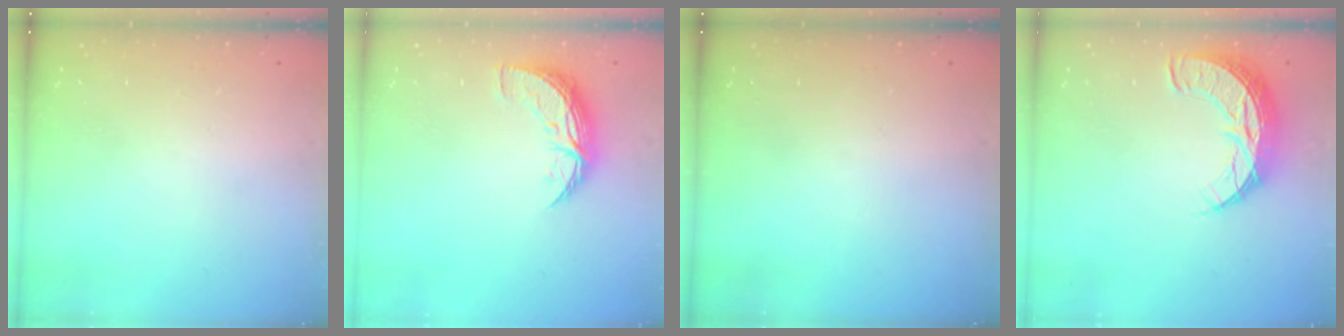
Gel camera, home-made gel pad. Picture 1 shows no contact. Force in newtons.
{"total": 8.8, "press": 8.8, "slide": 0.4}
{"total": 0.0}
{"total": 11.5, "press": 11.5, "slide": 0.9}